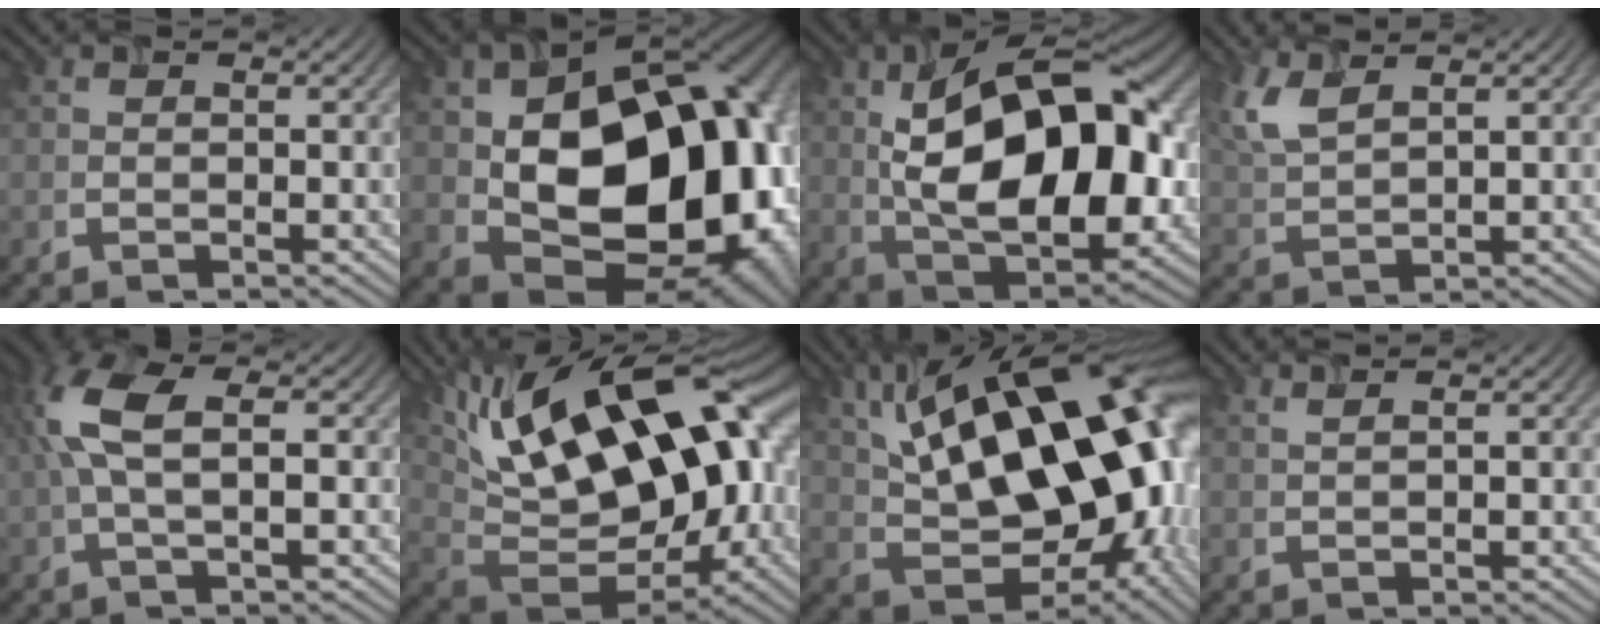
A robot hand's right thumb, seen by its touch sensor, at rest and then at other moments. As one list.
[{"total": 23.1, "force": [0.2, 15.8, 16.9], "torque": [-0.256, -0.046, 0.038]}, {"total": 18.7, "force": [2.2, 9.9, 15.7], "torque": [-0.263, 0.012, 0.023]}, {"total": 5.6, "force": [3.3, 2.0, 4.0], "torque": [-0.110, 0.005, 0.073]}, {"total": 7.4, "force": [0.8, 2.9, 6.8], "torque": [-0.163, 0.016, 0.008]}, {"total": 20.4, "force": [6.9, 10.1, 16.4], "torque": [-0.287, 0.042, 0.120]}, {"total": 20.1, "force": [5.3, 10.5, 16.3], "torque": [-0.280, 0.025, 0.085]}, {"total": 2.2, "force": [1.6, 0.5, 1.4], "torque": [-0.020, 0.004, 0.019]}]